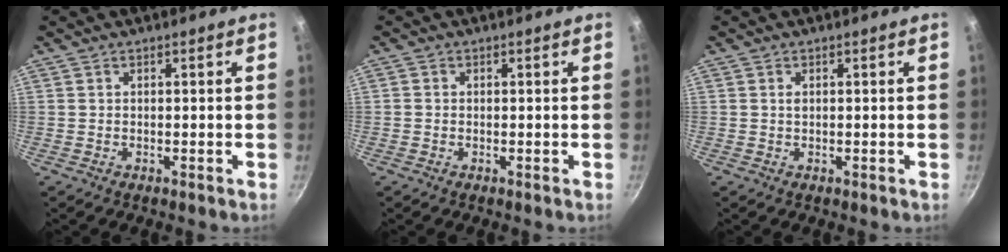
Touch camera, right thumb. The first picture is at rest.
{"total": 0.6, "force": [-0.1, 0.5, 0.1], "torque": [-0.001, 0.001, -0.005]}
{"total": 0.8, "force": [0.2, 0.4, 0.6], "torque": [-0.010, 0.001, 0.004]}